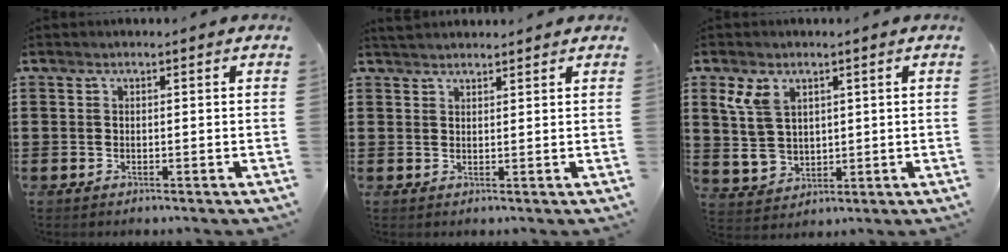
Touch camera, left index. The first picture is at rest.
{"total": 1.9, "force": [1.9, 0.4, 0.2], "torque": [-0.008, 0.003, 0.038]}
{"total": 6.5, "force": [2.6, 4.7, 3.6], "torque": [-0.102, 0.010, 0.047]}